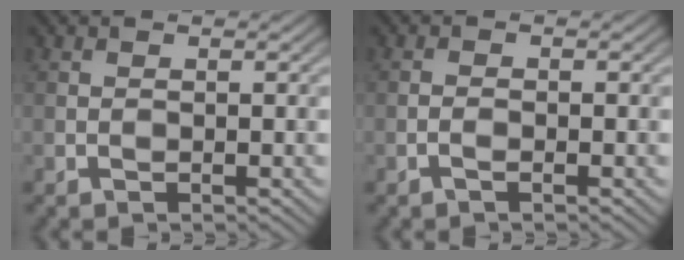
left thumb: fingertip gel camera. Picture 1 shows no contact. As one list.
[{"total": 1.0, "force": [-0.6, 0.2, 0.8], "torque": [-0.015, 0.003, -0.013]}]